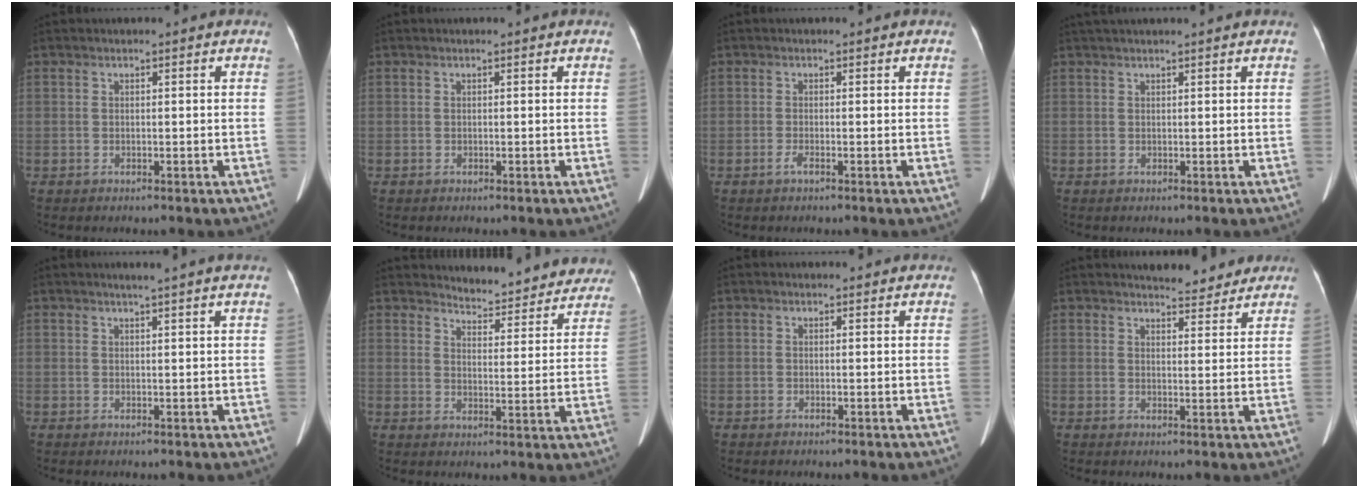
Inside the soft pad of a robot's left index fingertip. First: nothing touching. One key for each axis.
{"total": 0.0}
{"total": 0.9, "fx": -0.6, "fy": 0.0, "fz": 0.6, "tx": -0.016, "ty": -0.002, "tz": -0.010}
{"total": 5.3, "fx": 4.8, "fy": 0.3, "fz": 2.2, "tx": -0.027, "ty": 0.047, "tz": 0.068}
{"total": 4.6, "fx": 3.9, "fy": -0.7, "fz": 2.4, "tx": -0.033, "ty": 0.011, "tz": 0.045}
{"total": 14.4, "fx": 13.9, "fy": 3.2, "fz": 2.2, "tx": -0.001, "ty": -0.036, "tz": 0.150}
{"total": 1.7, "fx": 1.5, "fy": 0.7, "fz": 0.0, "tx": -0.007, "ty": 0.007, "tz": 0.008}
{"total": 6.4, "fx": 6.1, "fy": 1.5, "fz": 1.2, "tx": -0.015, "ty": -0.002, "tz": 0.070}